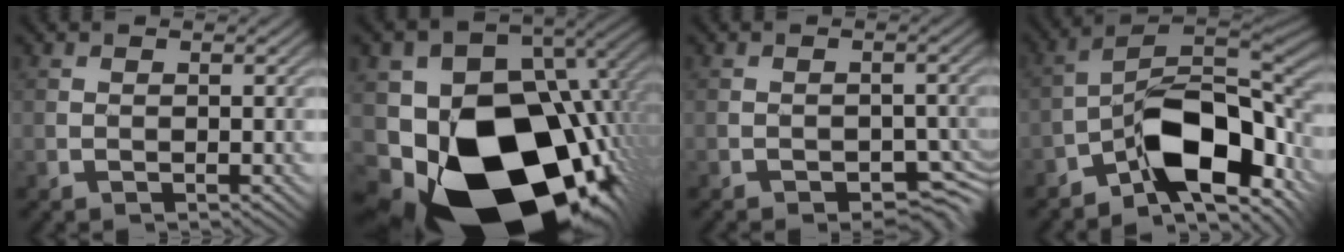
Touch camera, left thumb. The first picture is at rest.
{"total": 20.0, "force": [-6.4, 14.2, 12.6], "torque": [-0.234, -0.047, -0.083]}
{"total": 2.9, "force": [-2.2, 1.3, 1.4], "torque": [-0.017, -0.008, -0.034]}
{"total": 11.4, "force": [-6.6, 4.7, 8.0], "torque": [-0.121, 0.004, -0.133]}